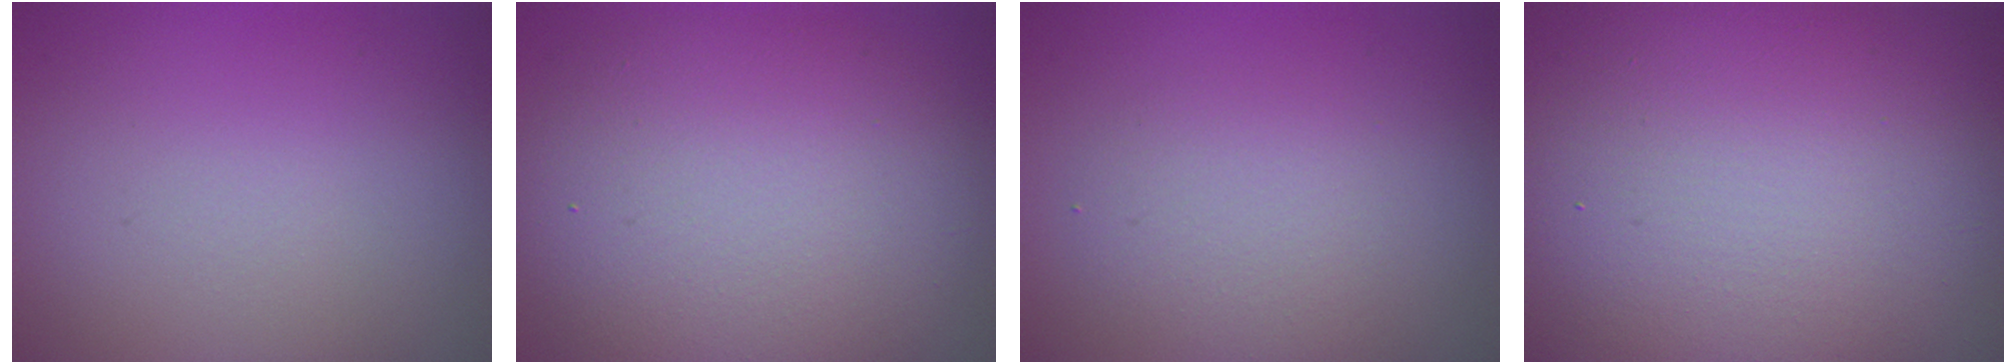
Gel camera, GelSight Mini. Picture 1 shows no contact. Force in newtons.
{"total": 9.9, "press": 9.9, "slide": 0.5}
{"total": 2.6, "press": 2.6, "slide": 0.3}
{"total": 23.9, "press": 23.9, "slide": 1.2}